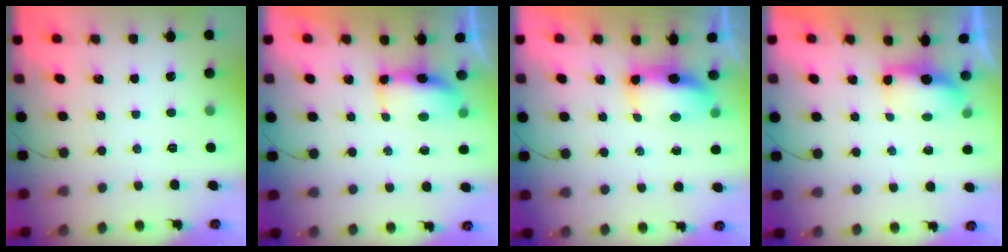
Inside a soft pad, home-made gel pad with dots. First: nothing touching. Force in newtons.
{"total": 6.9, "press": 6.5, "slide": 2.4}
{"total": 7.3, "press": 7.3, "slide": 0.6}
{"total": 5.4, "press": 5.4, "slide": 0.1}